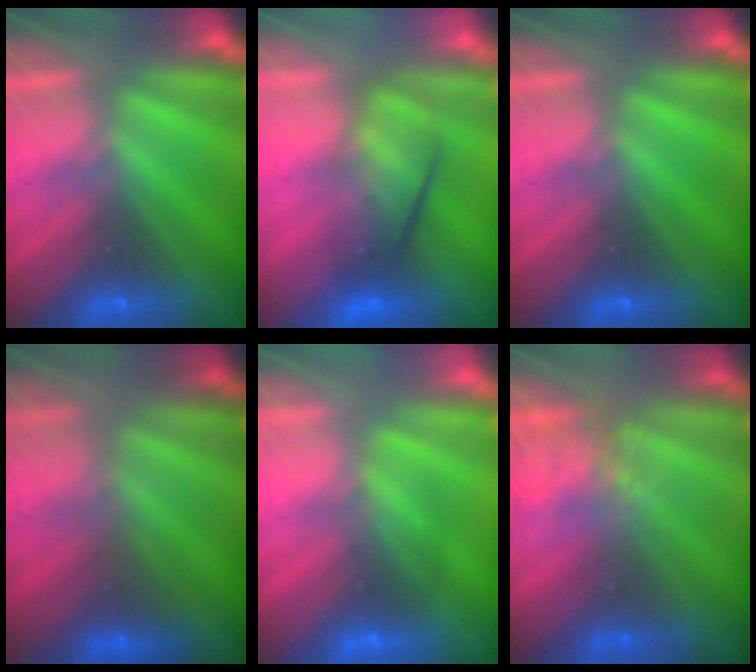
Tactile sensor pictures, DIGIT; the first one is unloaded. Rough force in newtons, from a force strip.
{"total": 7.3}
{"total": 0.0}
{"total": 2.5}
{"total": 2.7}
{"total": 4.6}